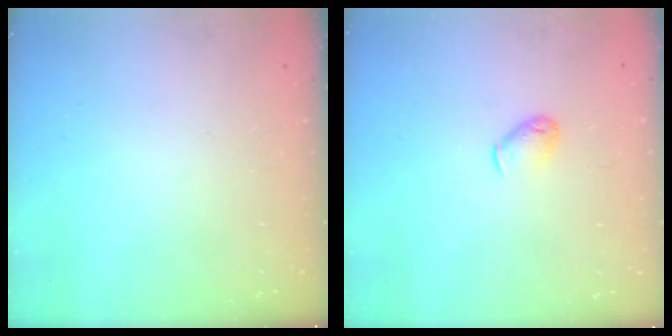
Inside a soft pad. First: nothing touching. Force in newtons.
{"total": 4.8, "press": 4.7, "slide": 0.9}